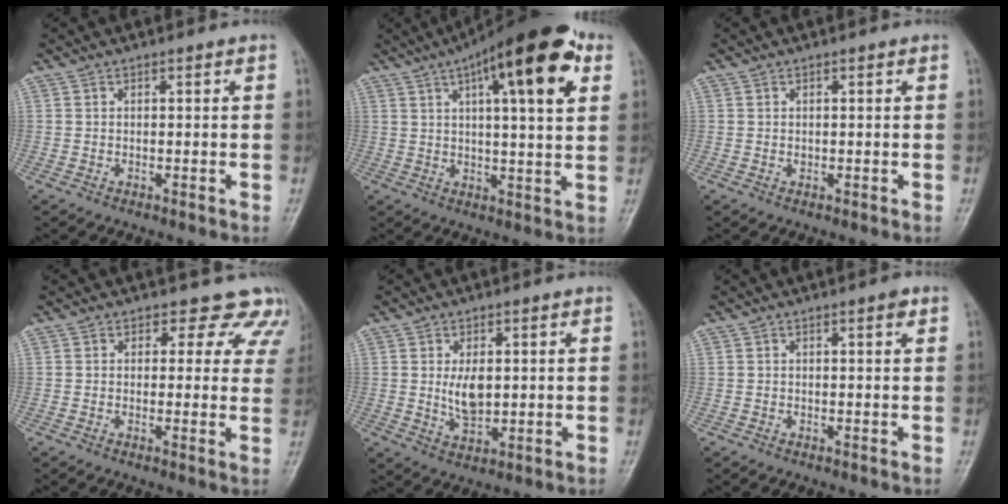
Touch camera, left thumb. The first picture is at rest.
{"total": 19.3, "force": [8.6, 5.7, 16.3], "torque": [-0.224, -0.005, 0.121]}
{"total": 0.6, "force": [0.1, 0.5, 0.3], "torque": [-0.002, 0.000, 0.000]}
{"total": 8.0, "force": [6.4, 4.7, 1.3], "torque": [0.040, -0.023, 0.043]}
{"total": 5.8, "force": [0.7, 3.4, 4.6], "torque": [-0.069, -0.012, 0.018]}
{"total": 1.1, "force": [0.6, 0.4, 0.9], "torque": [-0.011, 0.000, 0.005]}